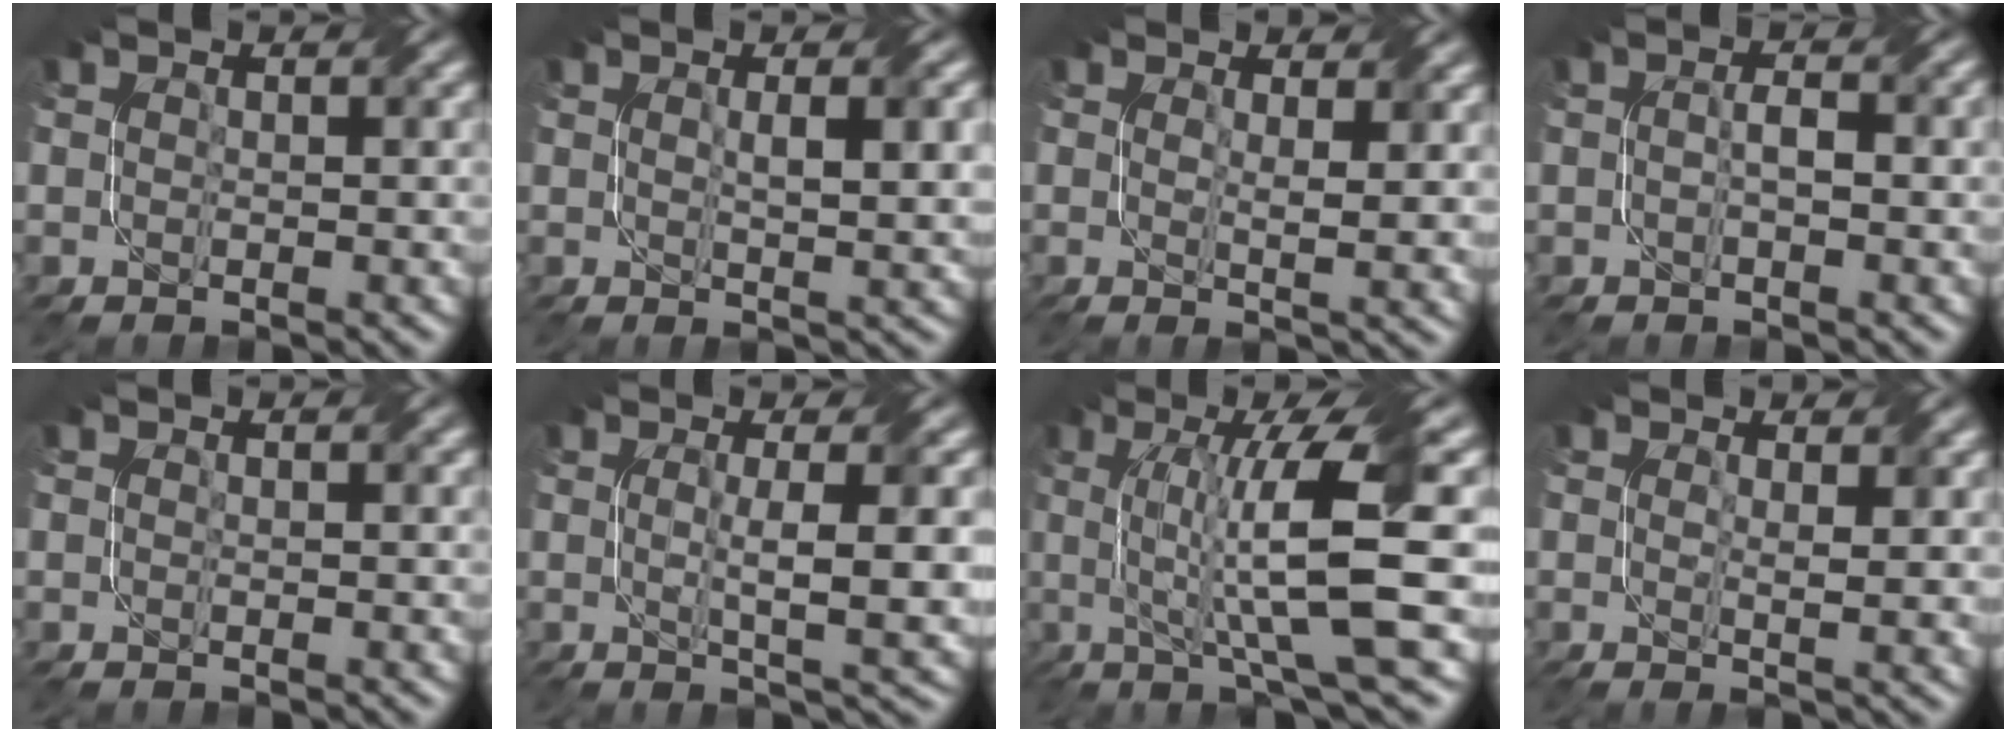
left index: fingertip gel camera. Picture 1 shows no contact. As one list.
[{"total": 3.7, "force": [0.9, 0.8, 3.5], "torque": [-0.055, 0.003, 0.017]}, {"total": 3.0, "force": [1.1, 0.6, 2.8], "torque": [-0.044, -0.007, 0.018]}, {"total": 1.7, "force": [-0.3, 0.5, 1.6], "torque": [-0.032, 0.006, -0.007]}, {"total": 0.0}, {"total": 5.2, "force": [0.3, 0.9, 5.1], "torque": [-0.080, -0.003, 0.006]}, {"total": 10.6, "force": [0.7, 2.0, 10.4], "torque": [-0.153, 0.002, 0.015]}, {"total": 2.6, "force": [1.0, 0.5, 2.3], "torque": [-0.037, -0.006, 0.017]}]